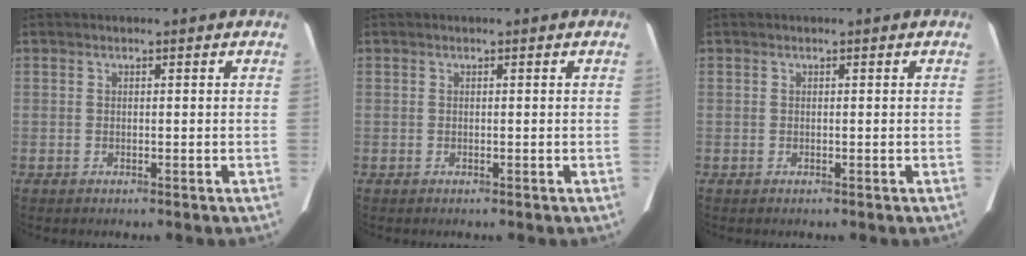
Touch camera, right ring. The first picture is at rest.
{"total": 0.0}
{"total": 0.0}